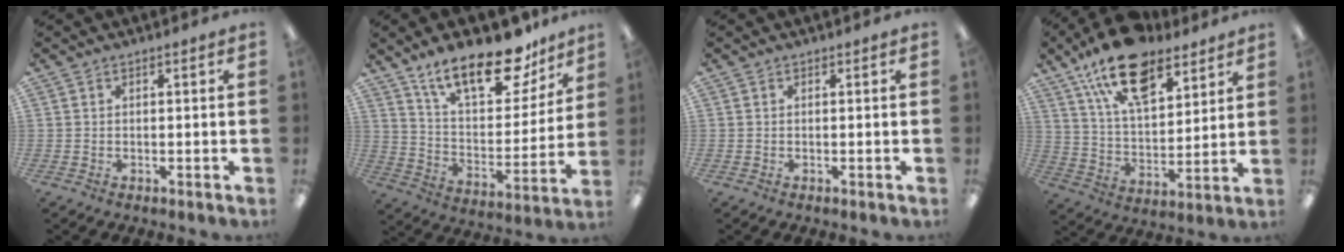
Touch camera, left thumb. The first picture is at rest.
{"total": 21.9, "force": [15.7, 8.5, 12.7], "torque": [-0.198, -0.099, 0.269]}
{"total": 0.0}
{"total": 18.6, "force": [12.9, 8.7, 10.2], "torque": [-0.183, -0.057, 0.229]}